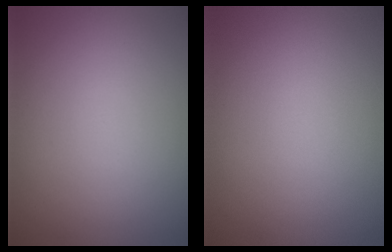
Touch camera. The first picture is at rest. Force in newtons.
{"total": 0.0}